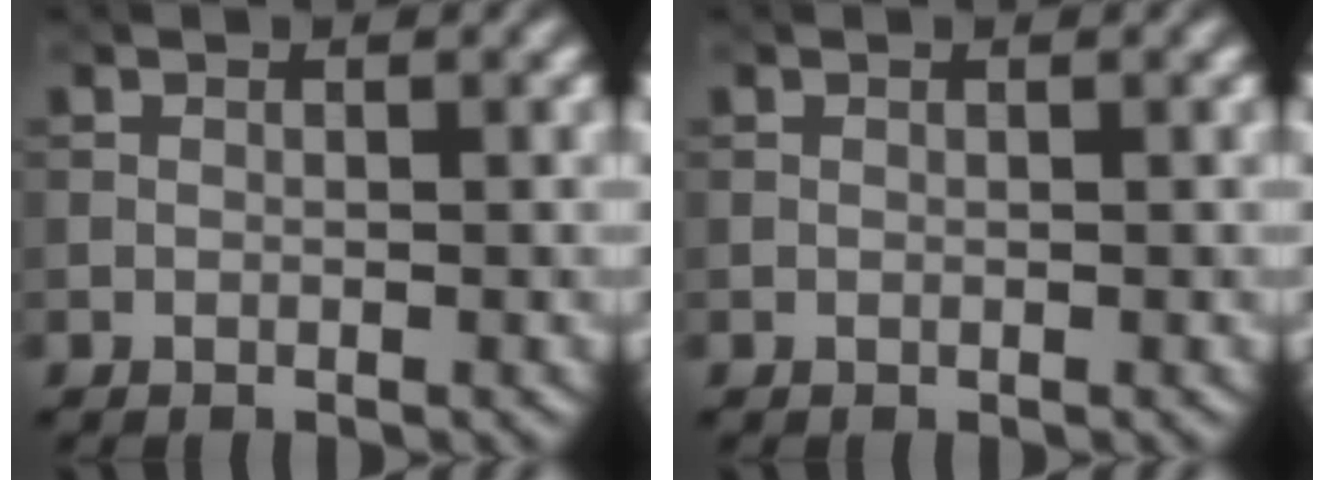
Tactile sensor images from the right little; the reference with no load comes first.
{"total": 0.0}